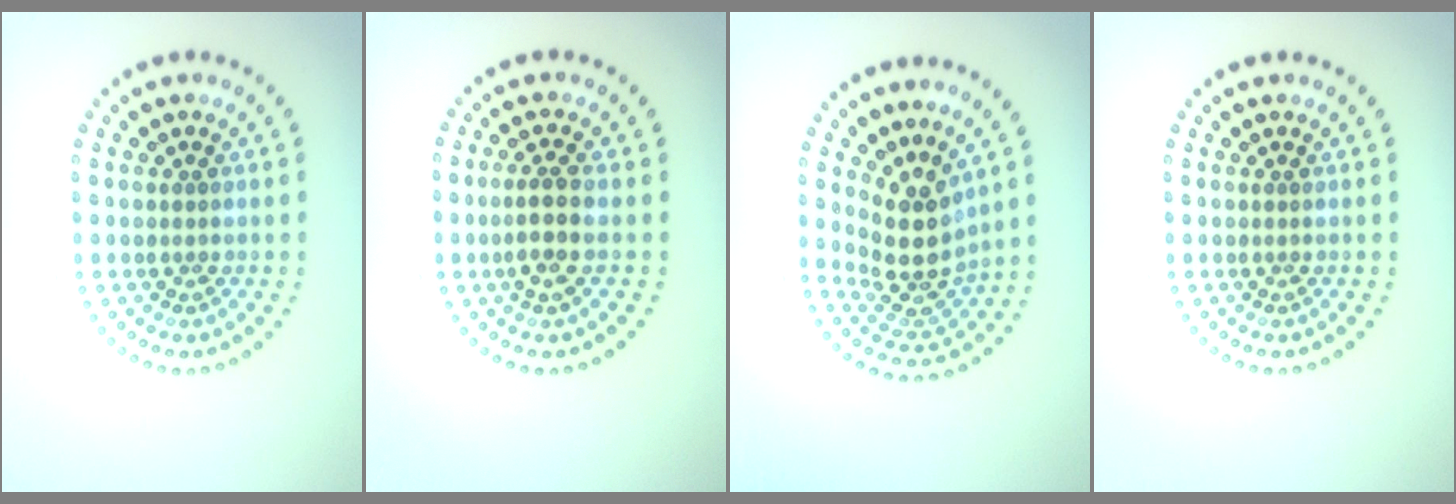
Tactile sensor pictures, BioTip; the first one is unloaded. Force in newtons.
{"total": 2.4, "press": 2.2, "slide": 1.0}
{"total": 4.4, "press": 3.4, "slide": 2.9}
{"total": 0.0}